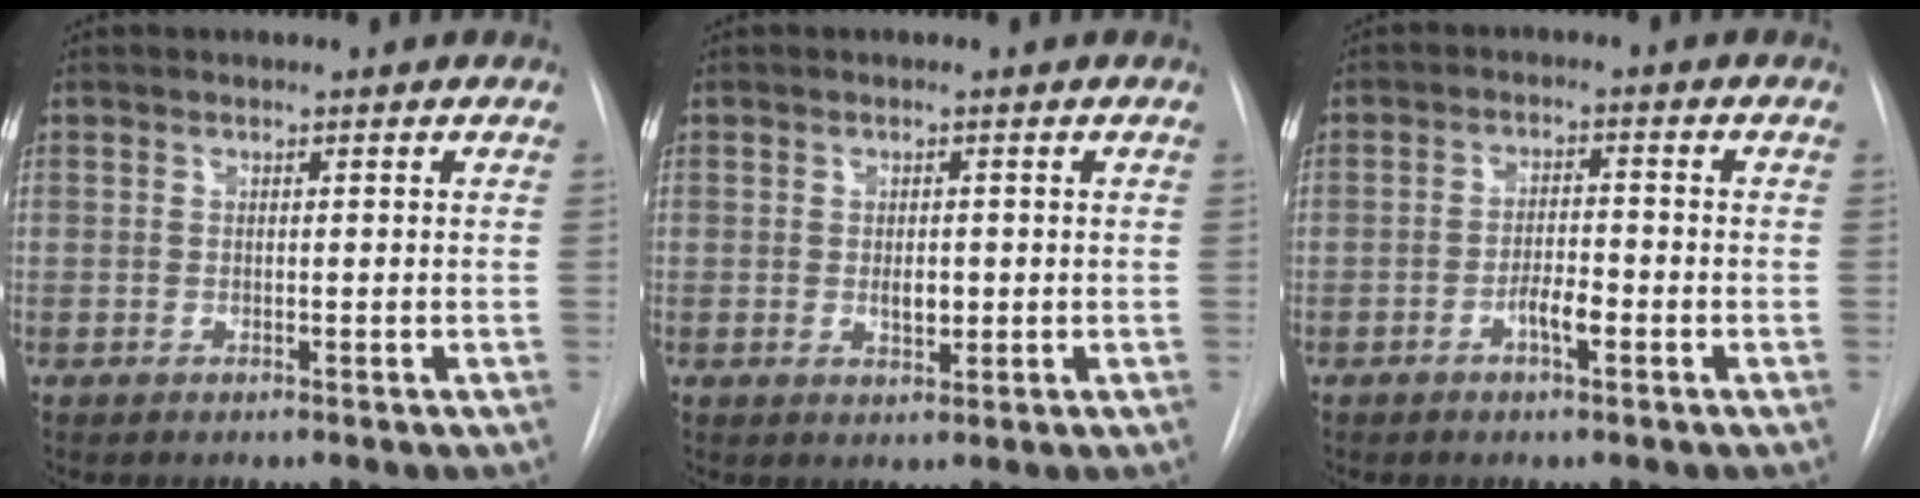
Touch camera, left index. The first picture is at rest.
{"total": 2.3, "force": [-1.1, 1.1, 1.7], "torque": [-0.029, -0.009, -0.014]}
{"total": 3.9, "force": [-2.7, 0.8, 2.7], "torque": [-0.045, -0.002, -0.046]}